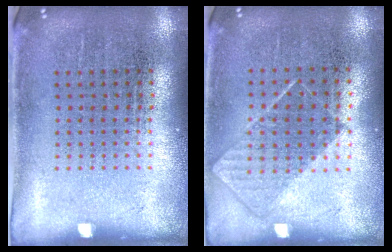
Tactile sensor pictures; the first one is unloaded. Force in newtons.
{"total": 0.8, "press": 0.6, "slide": 0.5}